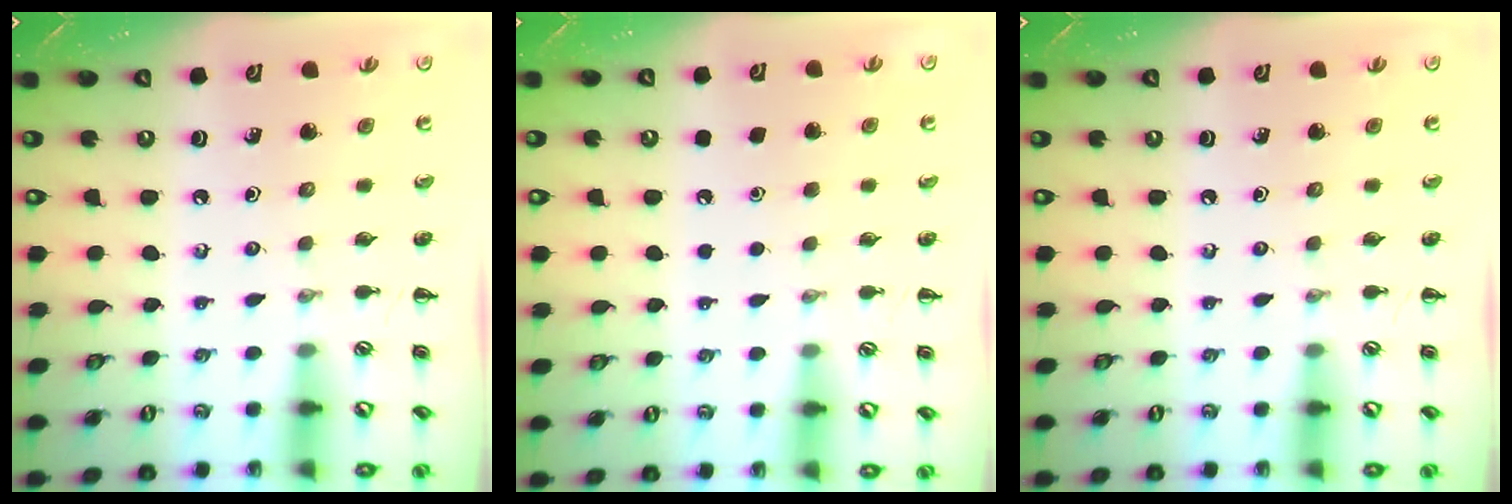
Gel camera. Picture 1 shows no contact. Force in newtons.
{"total": 1.8, "press": 1.8, "slide": 0.1}
{"total": 0.0}